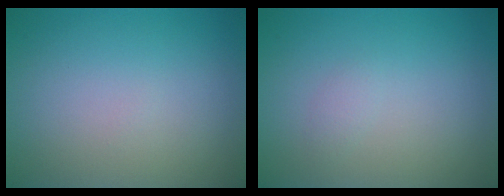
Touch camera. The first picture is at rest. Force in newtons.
{"total": 0.7, "press": 0.7, "slide": 0.1}